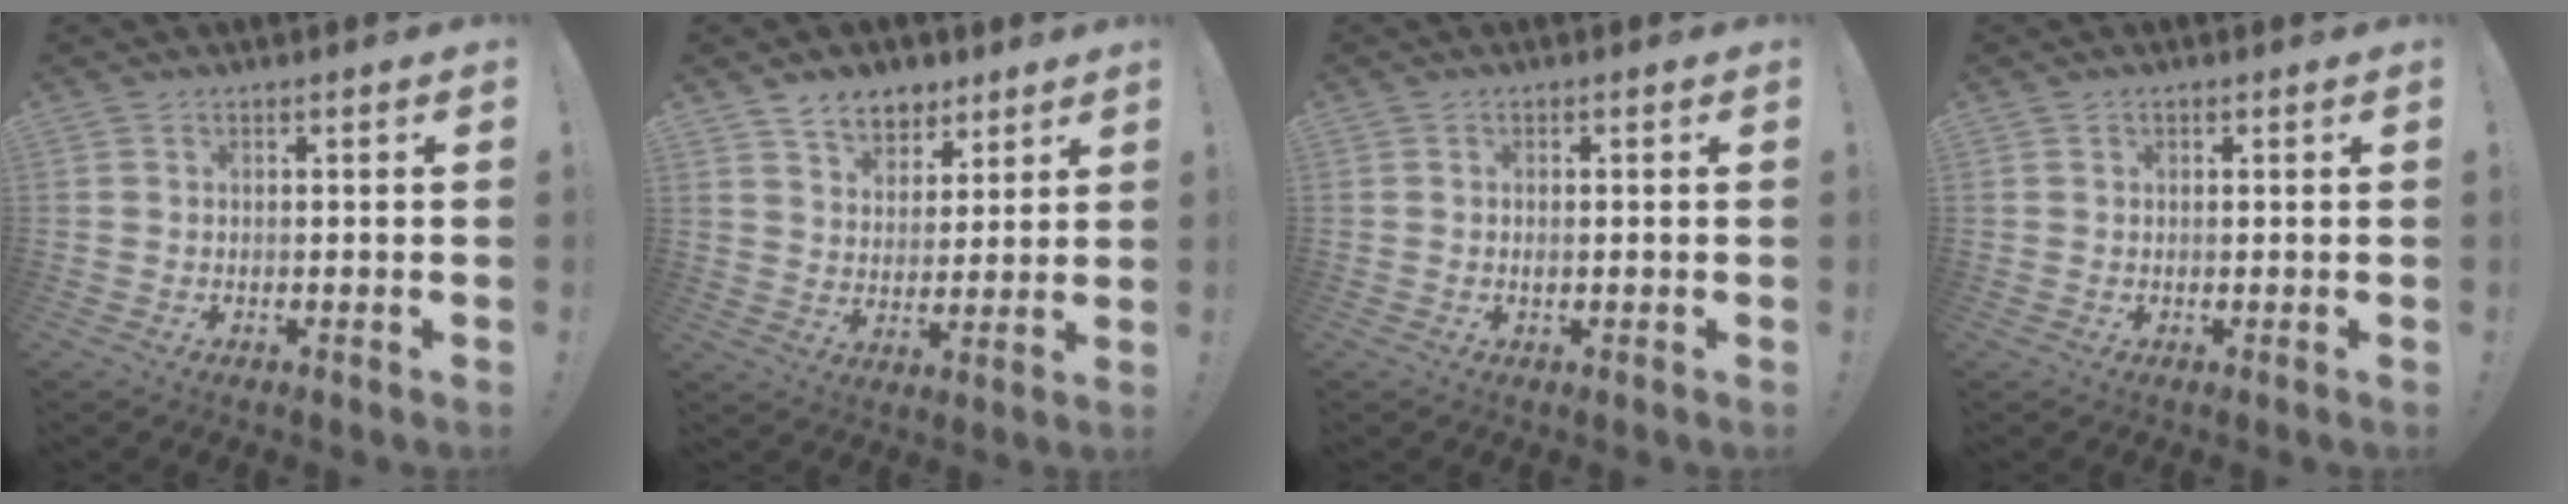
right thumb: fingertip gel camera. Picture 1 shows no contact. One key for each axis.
{"total": 8.9, "fx": 6.4, "fy": 5.8, "fz": 2.2, "tx": -0.029, "ty": -0.043, "tz": 0.123}
{"total": 0.8, "fx": -0.2, "fy": 0.5, "fz": 0.7, "tx": -0.020, "ty": 0.005, "tz": -0.003}
{"total": 0.6, "fx": 0.2, "fy": 0.6, "fz": 0.1, "tx": 0.002, "ty": 0.001, "tz": 0.002}